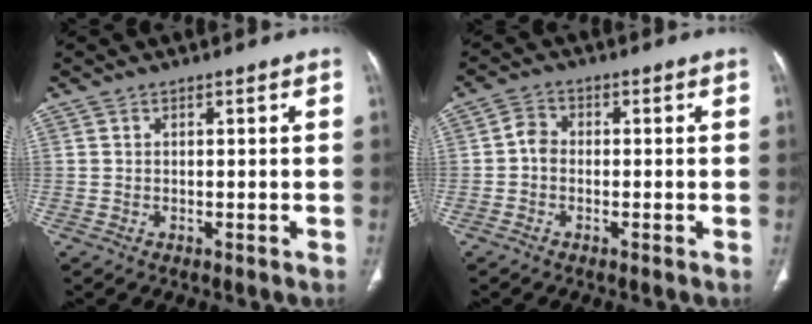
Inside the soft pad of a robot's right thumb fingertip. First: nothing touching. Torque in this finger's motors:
{"motor_torque": [0.58, 0.37, 0.41, -0.53, 0.11]}